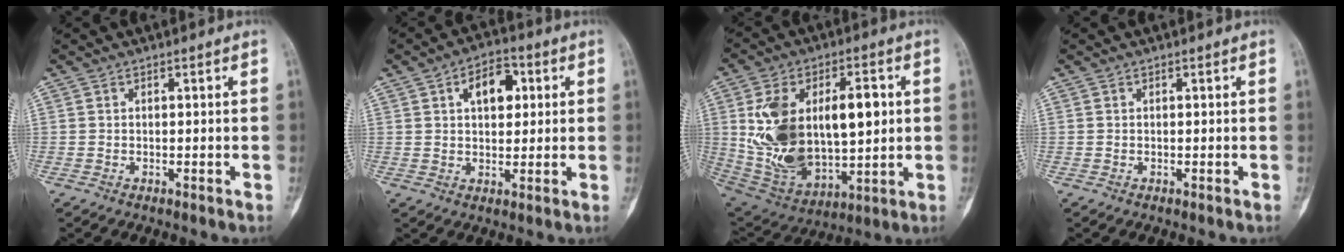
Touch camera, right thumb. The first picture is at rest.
{"total": 8.1, "force": [2.4, 4.9, 6.0], "torque": [-0.068, 0.005, 0.033]}
{"total": 24.2, "force": [2.7, 13.5, 19.9], "torque": [-0.339, -0.006, 0.067]}
{"total": 0.0}